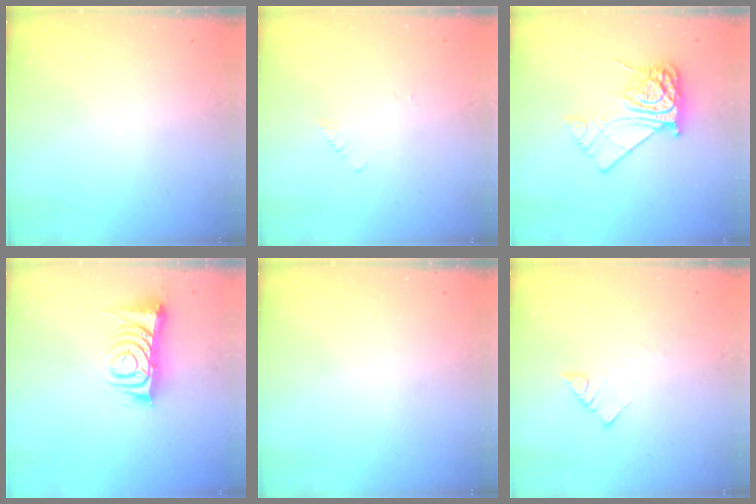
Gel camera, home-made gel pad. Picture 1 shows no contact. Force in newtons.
{"total": 1.0, "press": 0.9, "slide": 0.2}
{"total": 12.8, "press": 12.7, "slide": 1.2}
{"total": 10.2, "press": 10.2, "slide": 1.1}
{"total": 0.0}
{"total": 4.0, "press": 4.0, "slide": 0.4}